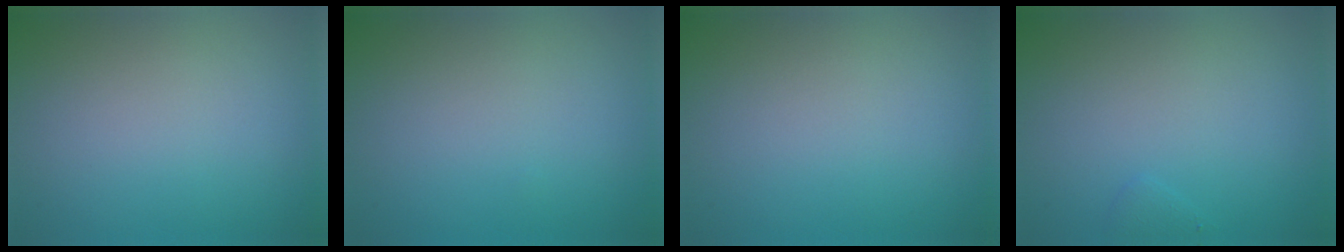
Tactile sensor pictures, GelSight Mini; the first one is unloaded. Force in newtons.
{"total": 0.0}
{"total": 0.0}
{"total": 0.6, "press": 0.6, "slide": 0.1}